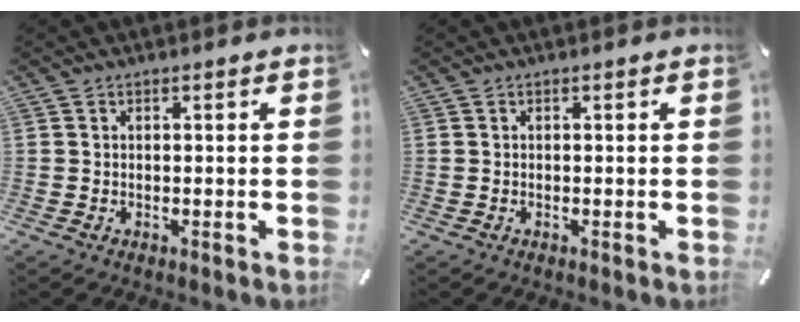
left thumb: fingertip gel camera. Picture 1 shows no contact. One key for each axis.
{"total": 0.0}